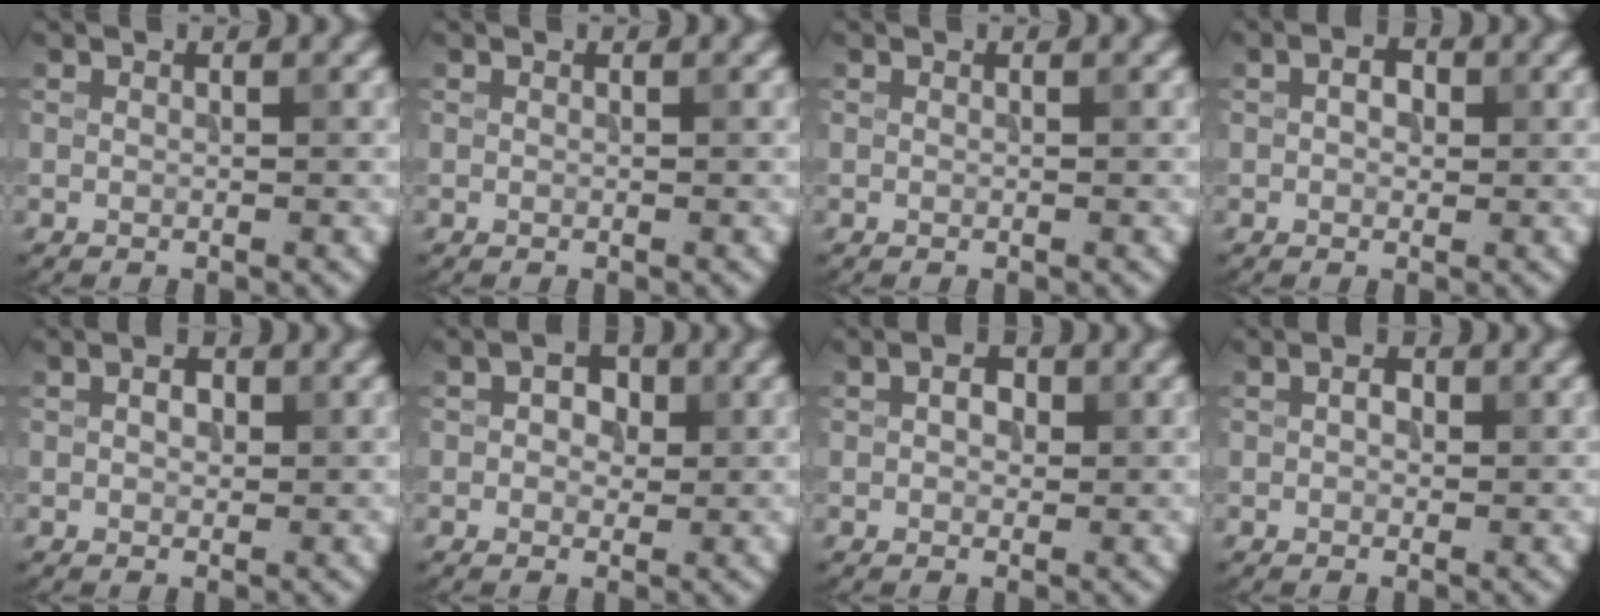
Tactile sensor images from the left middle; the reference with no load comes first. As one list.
[{"total": 0.0}, {"total": 0.0}, {"total": 2.0, "force": [0.4, 1.4, 1.4], "torque": [-0.019, 0.003, -0.003]}, {"total": 1.4, "force": [0.2, 1.0, 1.0], "torque": [-0.014, 0.001, 0.001]}, {"total": 2.4, "force": [0.5, 1.8, 1.6], "torque": [-0.021, 0.003, 0.001]}, {"total": 1.9, "force": [0.4, 1.3, 1.4], "torque": [-0.018, 0.002, 0.001]}, {"total": 1.5, "force": [0.3, 1.0, 1.1], "torque": [-0.013, 0.001, -0.001]}]